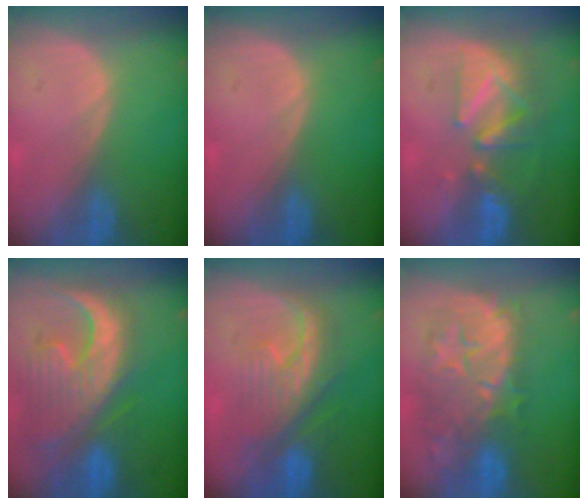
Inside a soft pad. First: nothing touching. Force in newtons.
{"total": 0.0}
{"total": 8.6, "press": 8.0, "slide": 3.1}
{"total": 13.4, "press": 11.4, "slide": 7.0}
{"total": 7.9, "press": 7.8, "slide": 1.2}
{"total": 11.3, "press": 10.4, "slide": 4.3}